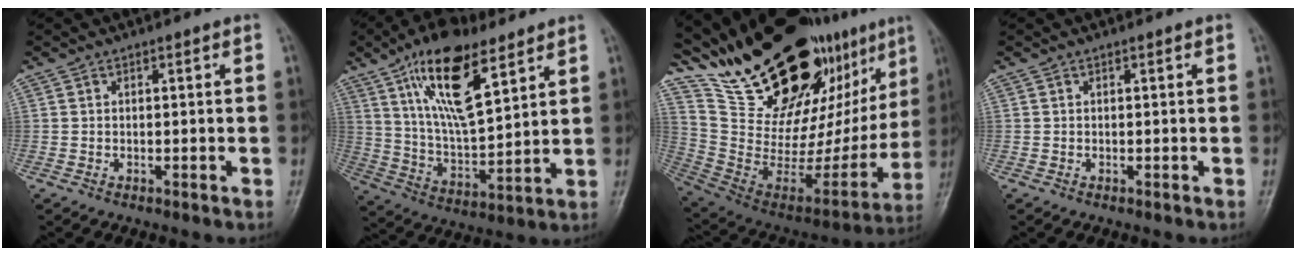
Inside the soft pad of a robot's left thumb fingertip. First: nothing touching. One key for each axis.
{"total": 17.6, "fx": 9.4, "fy": 6.7, "fz": 13.2, "tx": -0.212, "ty": -0.040, "tz": 0.174}
{"total": 33.4, "fx": 22.6, "fy": 13.0, "fz": 20.9, "tx": -0.287, "ty": -0.086, "tz": 0.373}
{"total": 0.0}